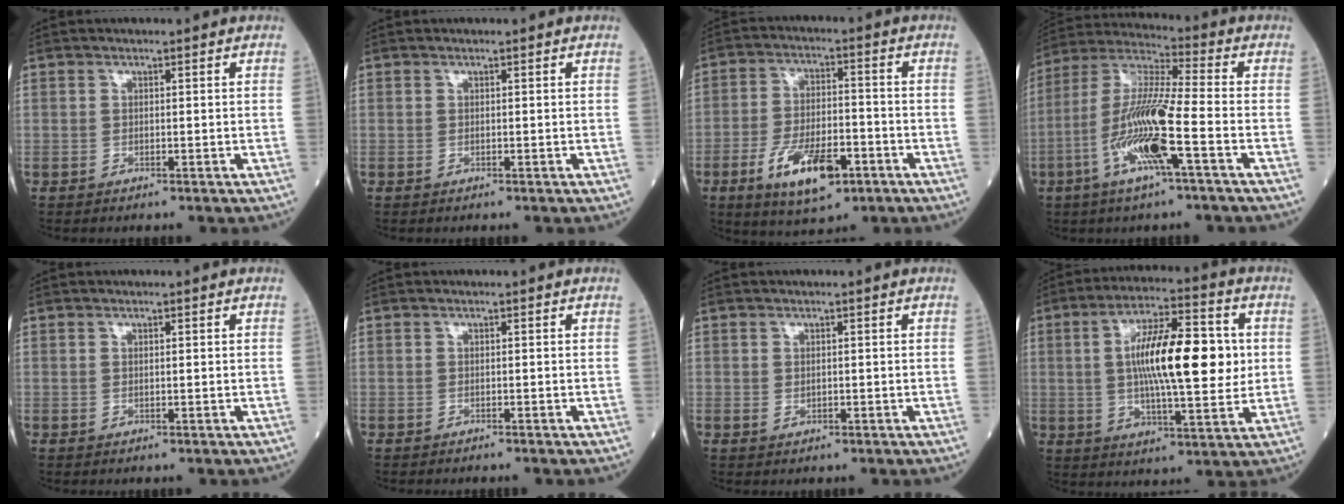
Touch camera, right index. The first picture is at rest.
{"total": 0.0}
{"total": 11.2, "force": [-5.3, 4.0, 9.1], "torque": [-0.171, -0.009, -0.084]}
{"total": 13.9, "force": [-4.6, 0.7, 13.1], "torque": [-0.270, -0.002, -0.093]}
{"total": 0.0}
{"total": 0.9, "force": [-0.8, -0.1, 0.4], "torque": [-0.001, 0.001, -0.012]}
{"total": 0.8, "force": [-0.1, 0.6, 0.5], "torque": [-0.010, -0.002, 0.002]}
{"total": 15.5, "force": [1.7, 3.5, 15.1], "torque": [-0.257, 0.016, 0.024]}